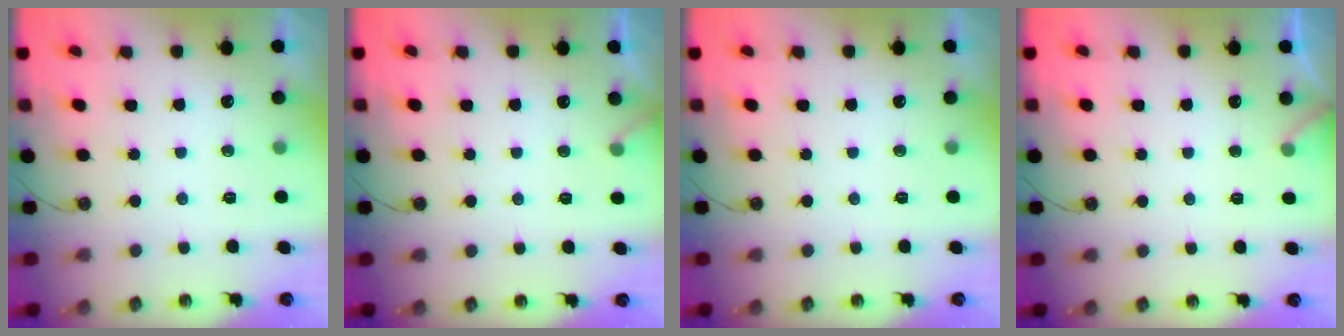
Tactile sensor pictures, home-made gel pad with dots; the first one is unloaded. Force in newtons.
{"total": 4.6, "press": 4.6, "slide": 0.4}
{"total": 0.0}
{"total": 5.2, "press": 5.2, "slide": 0.3}